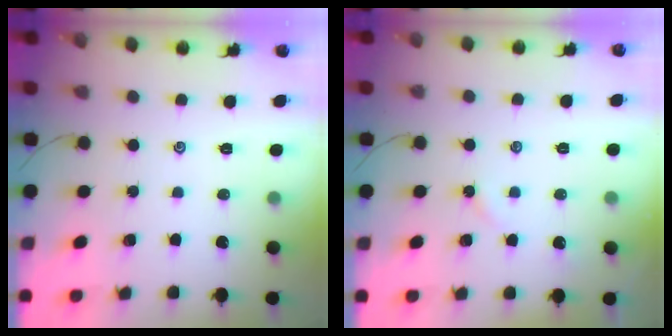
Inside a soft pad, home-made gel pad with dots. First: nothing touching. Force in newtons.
{"total": 3.3, "press": 3.3, "slide": 0.3}